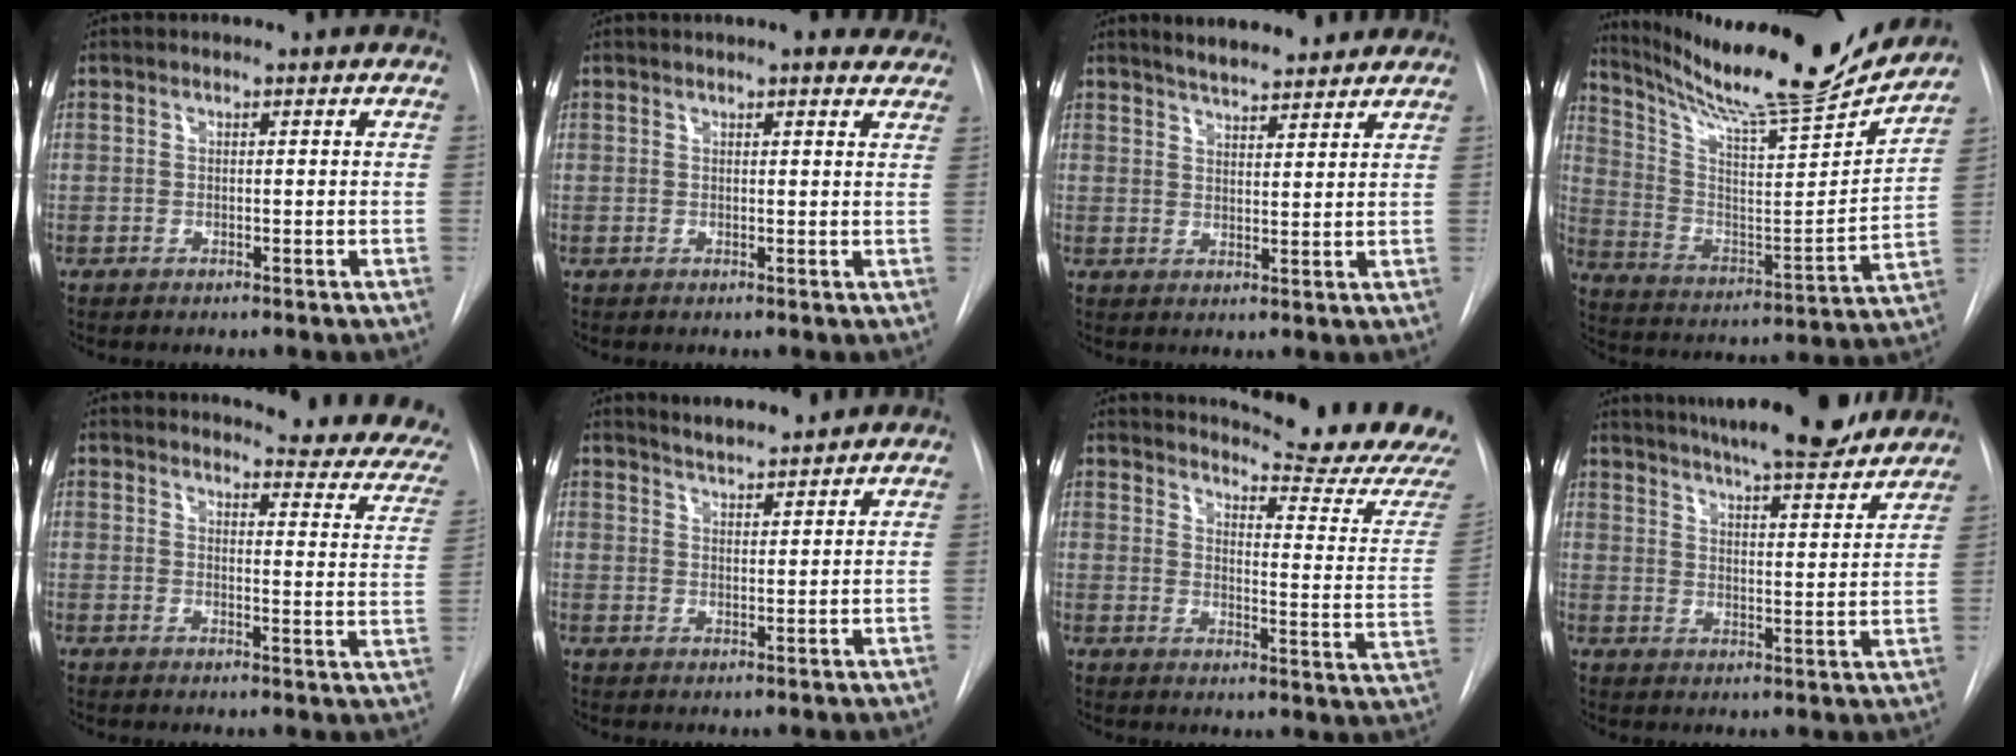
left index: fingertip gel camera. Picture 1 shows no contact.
{"total": 7.8, "force": [6.9, 1.8, 2.9], "torque": [-0.027, 0.003, 0.065]}
{"total": 8.5, "force": [7.6, 1.8, 3.2], "torque": [-0.045, 0.009, 0.106]}
{"total": 22.1, "force": [20.3, 1.0, 8.7], "torque": [-0.156, -0.058, 0.312]}
{"total": 16.7, "force": [15.5, 3.1, 5.1], "torque": [-0.030, -0.088, 0.144]}
{"total": 4.8, "force": [4.7, 0.3, 1.0], "torque": [-0.022, 0.009, 0.077]}
{"total": 19.0, "force": [18.3, -1.1, 5.1], "torque": [-0.081, -0.133, 0.212]}
{"total": 20.1, "force": [18.0, 2.4, 8.7], "torque": [-0.140, -0.004, 0.242]}